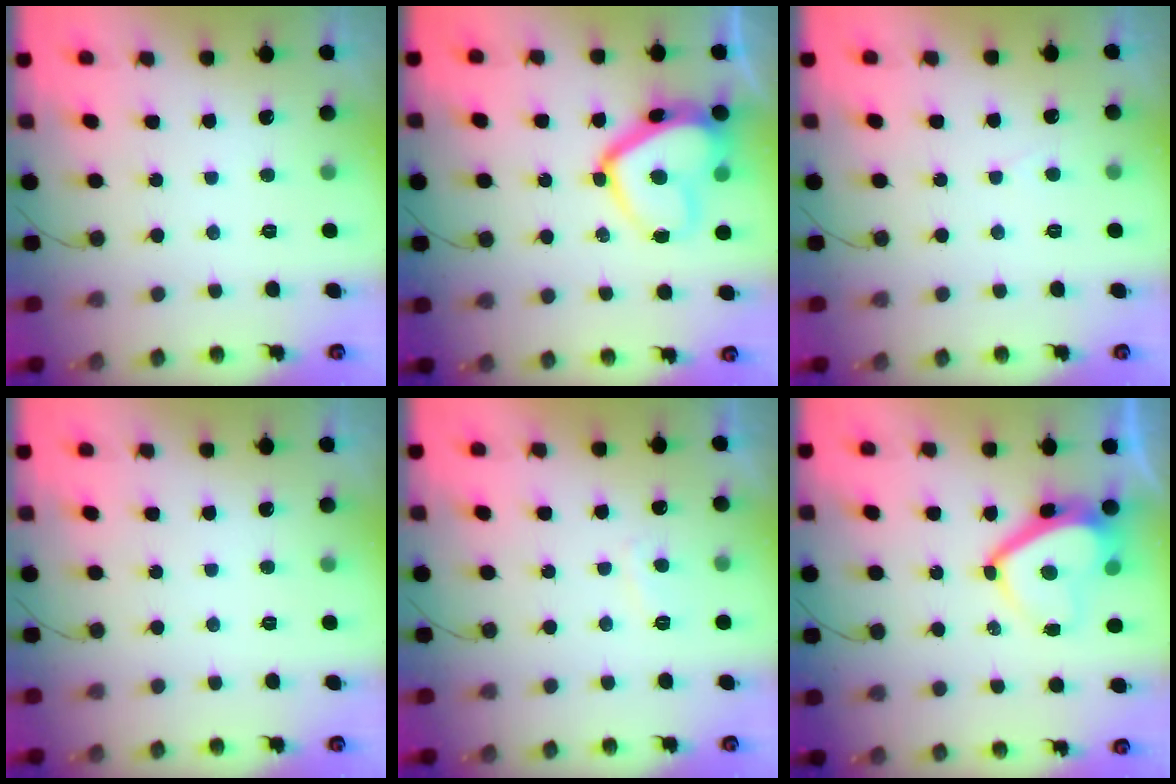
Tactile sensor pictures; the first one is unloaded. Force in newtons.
{"total": 14.6, "press": 14.6, "slide": 1.3}
{"total": 1.9, "press": 1.9, "slide": 0.2}
{"total": 0.0}
{"total": 2.4, "press": 2.3, "slide": 0.7}
{"total": 9.3, "press": 9.3, "slide": 1.0}